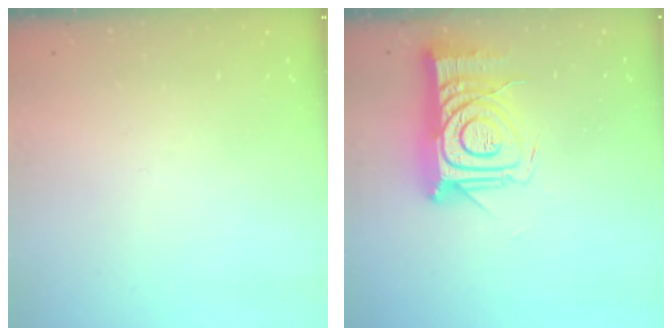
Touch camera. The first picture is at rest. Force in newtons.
{"total": 16.2, "press": 16.2, "slide": 1.1}